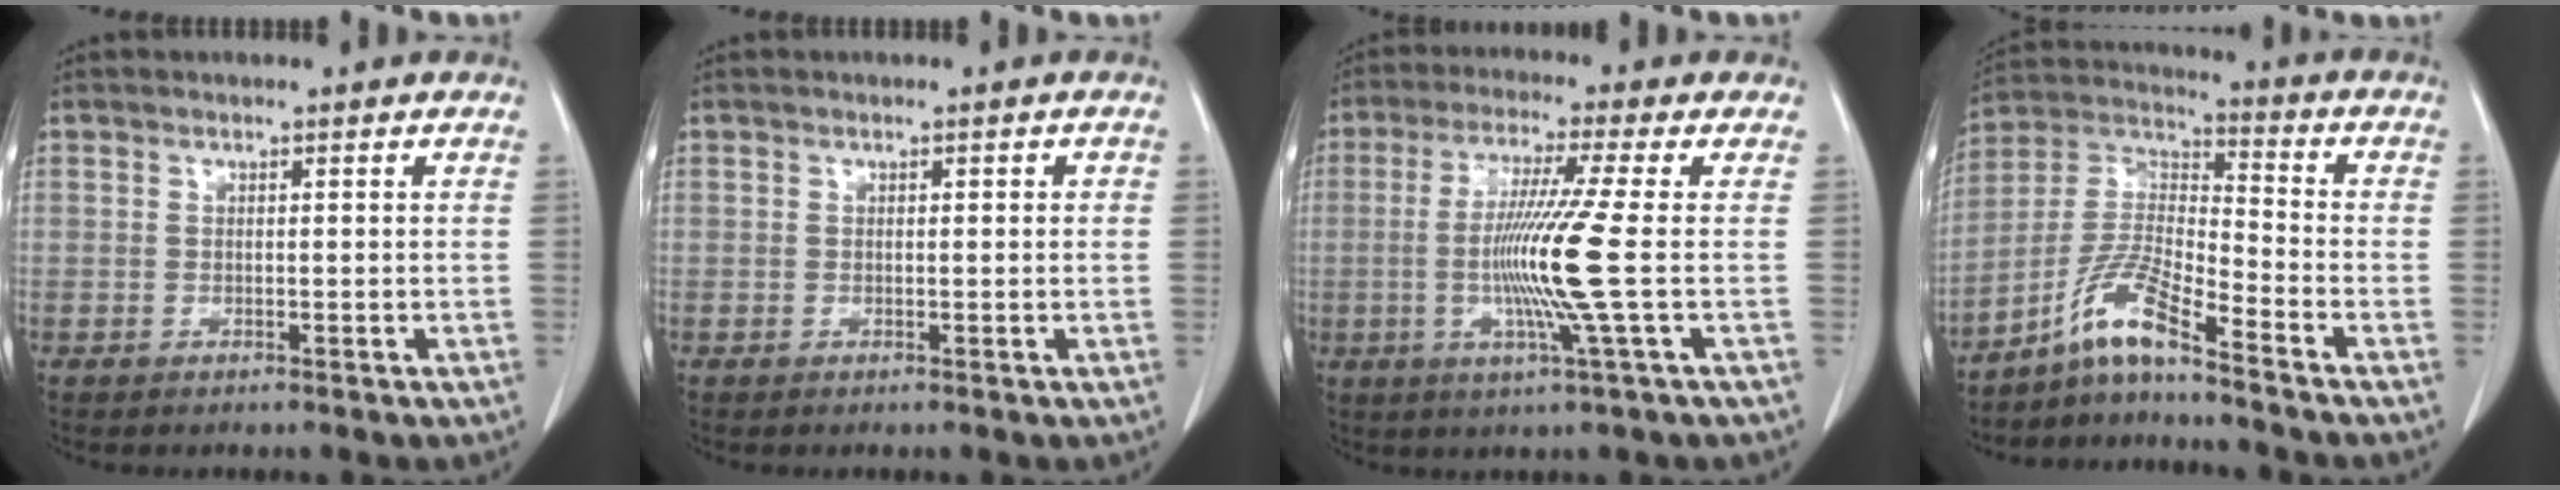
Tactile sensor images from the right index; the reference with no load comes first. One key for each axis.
{"total": 0.8, "fx": 0.1, "fy": 0.4, "fz": 0.7, "tx": -0.010, "ty": 0.008, "tz": 0.004}
{"total": 10.7, "fx": -1.2, "fy": -2.2, "fz": 10.5, "tx": -0.210, "ty": -0.019, "tz": -0.024}
{"total": 8.7, "fx": -6.9, "fy": -0.3, "fz": 5.4, "tx": -0.120, "ty": 0.007, "tz": -0.135}